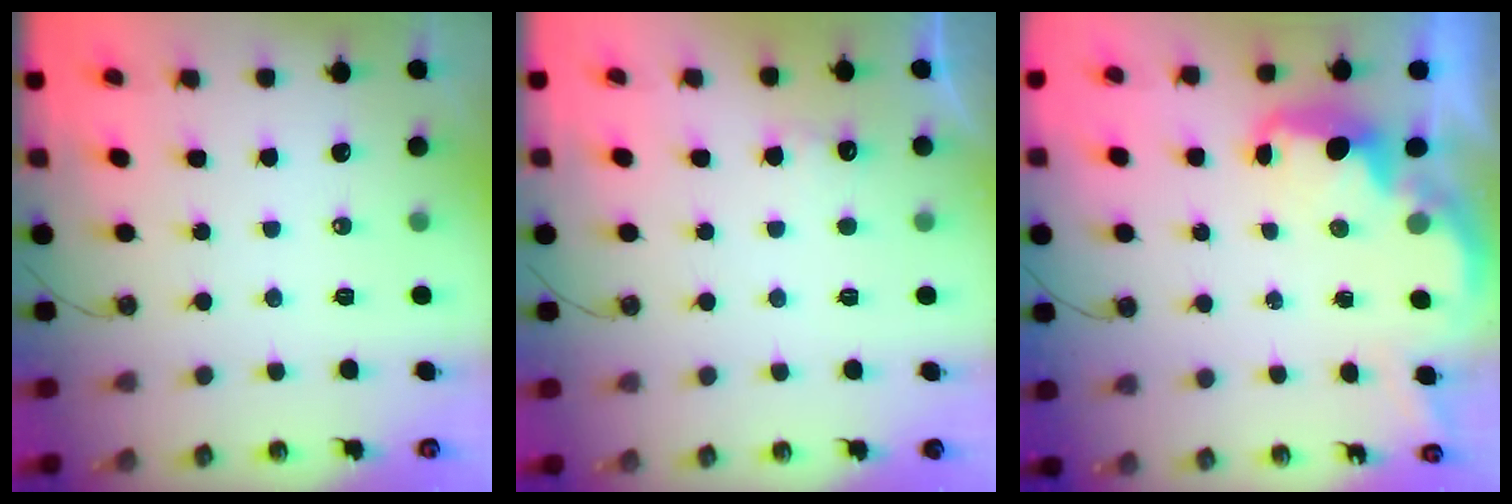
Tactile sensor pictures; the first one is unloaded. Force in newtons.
{"total": 6.4, "press": 6.3, "slide": 1.3}
{"total": 2.9, "press": 2.9, "slide": 0.5}